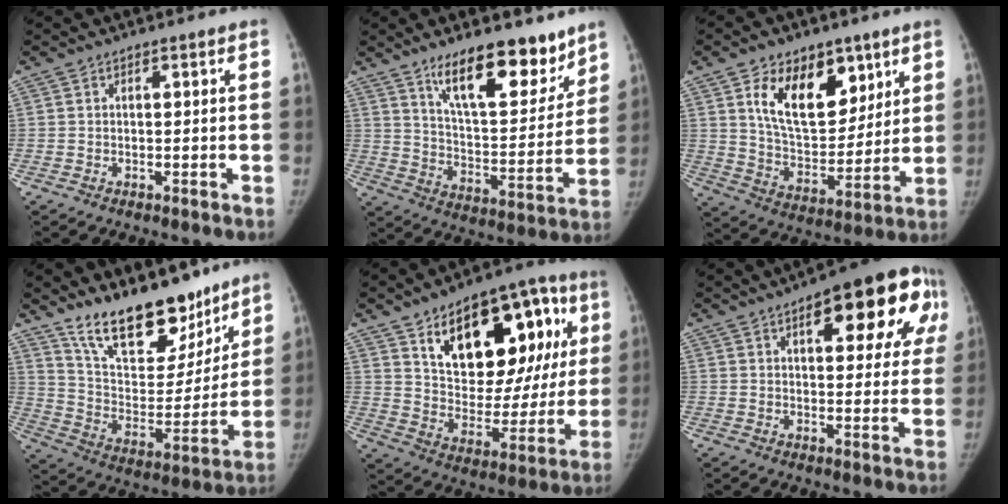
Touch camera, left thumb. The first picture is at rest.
{"total": 17.7, "force": [12.4, 6.4, 10.9], "torque": [-0.115, -0.091, 0.204]}
{"total": 16.5, "force": [8.1, 9.9, 10.5], "torque": [-0.122, -0.049, 0.152]}
{"total": 22.2, "force": [16.8, 9.4, 11.1], "torque": [-0.129, -0.097, 0.280]}
{"total": 26.7, "force": [10.4, 14.0, 20.2], "torque": [-0.238, -0.006, 0.162]}
{"total": 19.2, "force": [7.5, 7.7, 15.9], "torque": [-0.169, 0.008, 0.092]}